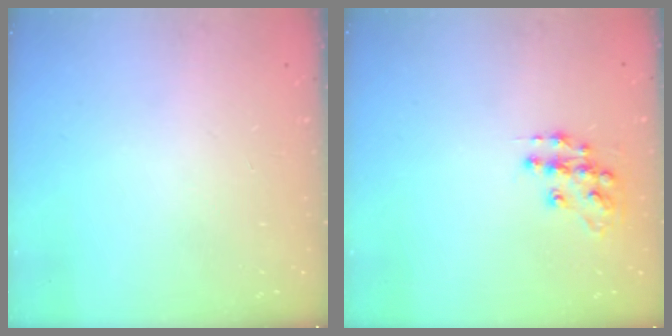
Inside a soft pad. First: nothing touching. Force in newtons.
{"total": 11.1, "press": 11.0, "slide": 0.7}